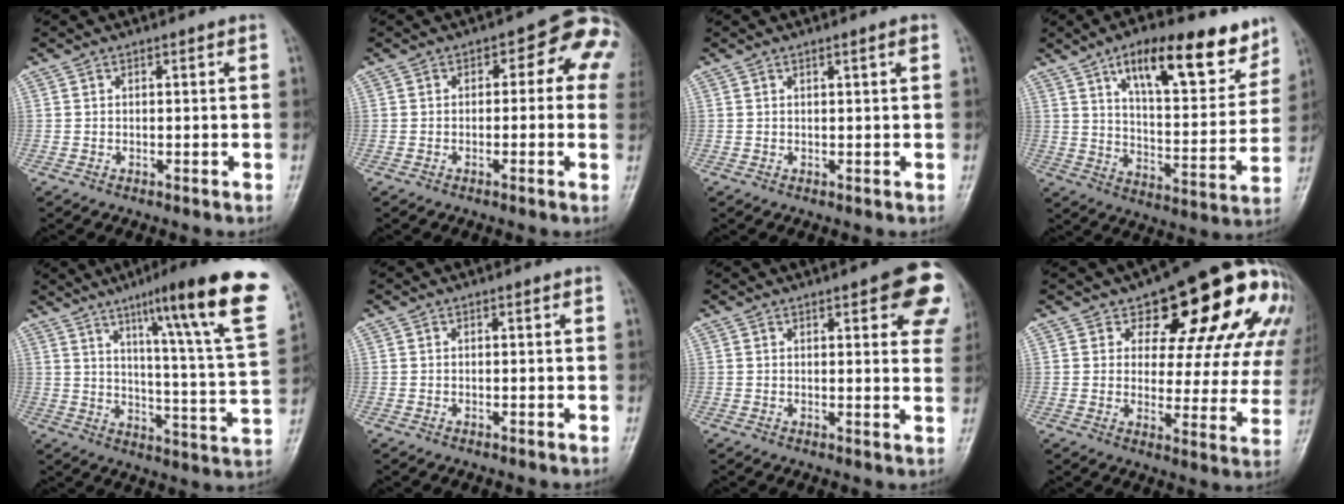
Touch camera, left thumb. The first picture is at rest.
{"total": 8.5, "force": [1.1, 5.1, 6.7], "torque": [-0.027, 0.024, -0.002]}
{"total": 1.1, "force": [0.6, -0.1, 1.0], "torque": [-0.016, -0.001, 0.009]}
{"total": 19.5, "force": [11.8, 7.5, 13.6], "torque": [-0.155, -0.055, 0.186]}
{"total": 23.4, "force": [13.2, 2.5, 19.1], "torque": [-0.250, -0.049, 0.181]}
{"total": 0.0}
{"total": 12.0, "force": [5.5, 4.1, 9.9], "torque": [-0.080, -0.016, 0.057]}
{"total": 22.2, "force": [12.9, 10.7, 14.6], "torque": [-0.147, -0.057, 0.154]}